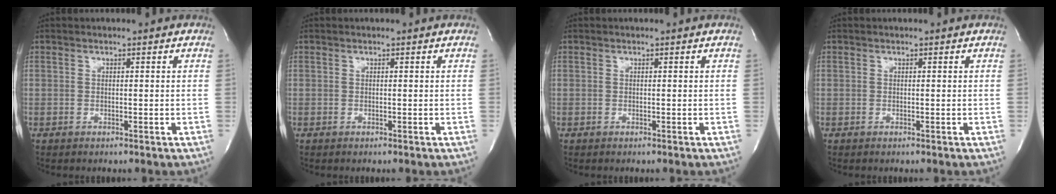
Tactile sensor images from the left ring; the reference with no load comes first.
{"total": 0.0}
{"total": 0.0}
{"total": 0.0}